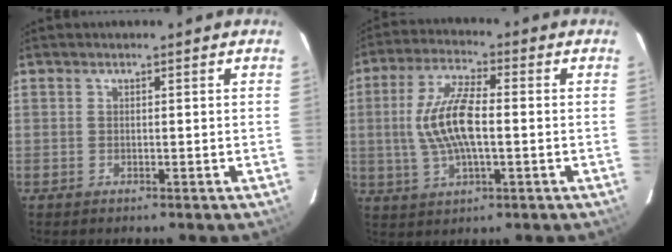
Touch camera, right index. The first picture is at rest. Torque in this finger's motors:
{"motor_torque": [0.48, -0.01, 0.57, 0.21]}